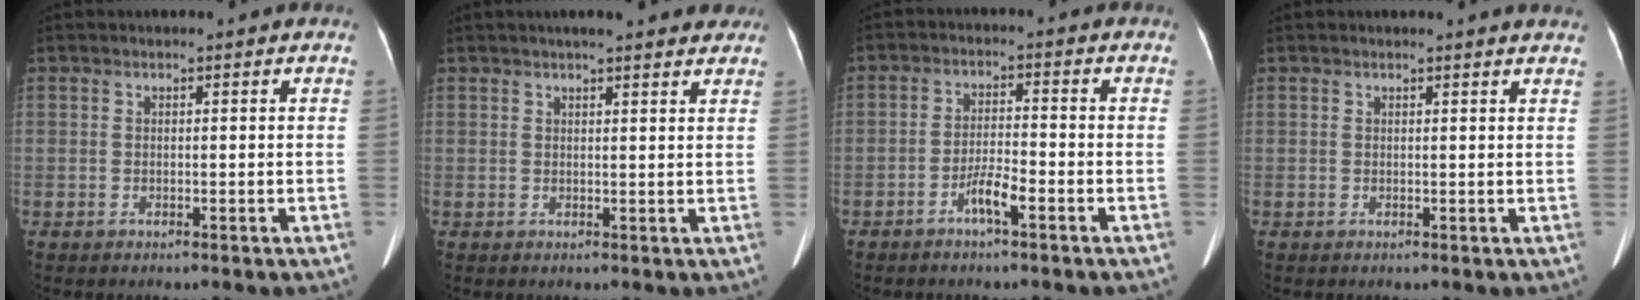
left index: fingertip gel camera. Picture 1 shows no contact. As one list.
[{"total": 9.9, "force": [8.5, 1.8, 4.7], "torque": [-0.049, 0.016, 0.092]}, {"total": 4.0, "force": [-2.4, 0.4, 3.2], "torque": [-0.063, 0.002, -0.046]}, {"total": 3.0, "force": [2.9, -0.1, 0.9], "torque": [-0.013, -0.004, 0.017]}]